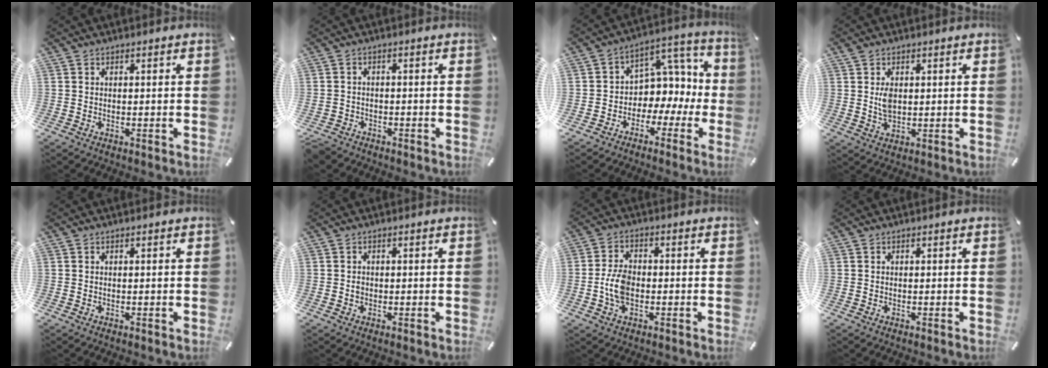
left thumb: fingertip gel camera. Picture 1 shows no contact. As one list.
[{"total": 2.6, "force": [-2.0, 1.6, 0.6], "torque": [-0.026, 0.008, -0.045]}, {"total": 8.9, "force": [0.0, 8.0, 3.9], "torque": [-0.045, -0.006, 0.005]}, {"total": 4.1, "force": [0.9, 2.5, 3.1], "torque": [-0.067, -0.003, 0.011]}, {"total": 0.0}, {"total": 0.7, "force": [-0.1, 0.6, 0.3], "torque": [-0.006, 0.003, -0.004]}, {"total": 6.3, "force": [-1.1, 3.9, 4.8], "torque": [-0.103, 0.005, -0.023]}, {"total": 0.0}]